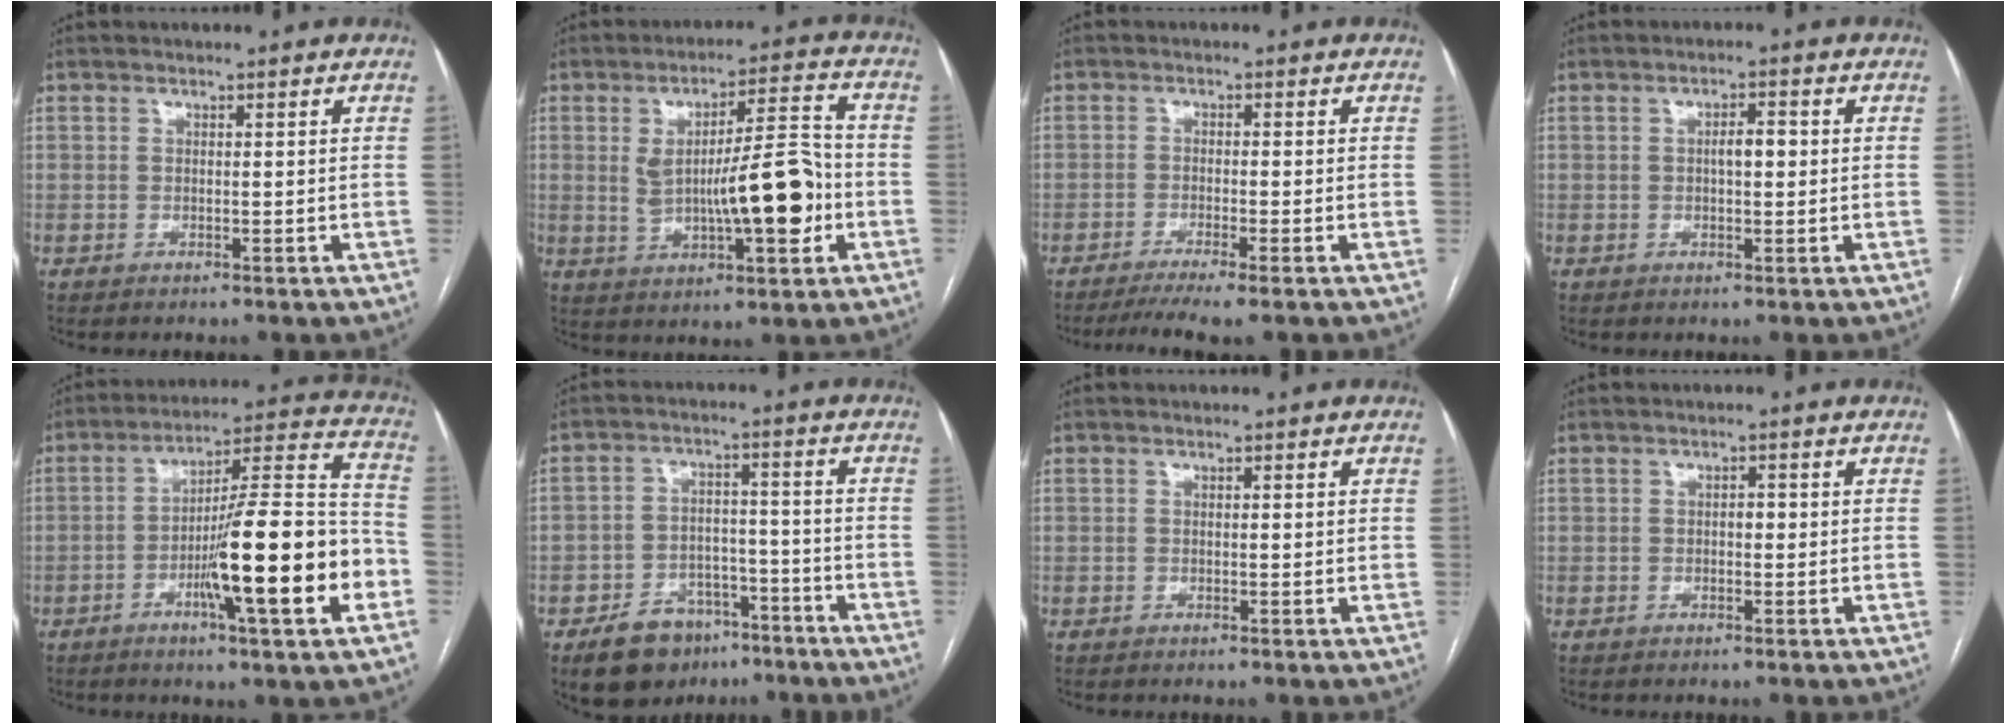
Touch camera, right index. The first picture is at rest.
{"total": 13.0, "force": [-1.3, 2.8, 12.6], "torque": [-0.208, 0.015, -0.013]}
{"total": 6.1, "force": [-4.7, -0.7, 3.9], "torque": [-0.058, -0.011, -0.076]}
{"total": 2.7, "force": [0.2, 0.9, 2.6], "torque": [-0.042, 0.006, 0.002]}
{"total": 19.0, "force": [-6.0, 1.0, 18.0], "torque": [-0.274, 0.002, -0.093]}
{"total": 9.9, "force": [-6.7, 6.2, 4.0], "torque": [-0.065, 0.018, -0.101]}
{"total": 0.7, "force": [0.2, 0.1, 0.7], "torque": [-0.013, 0.000, 0.002]}
{"total": 1.2, "force": [0.0, 0.7, 1.0], "torque": [-0.012, 0.004, -0.002]}